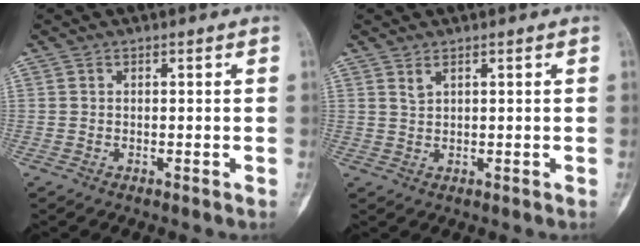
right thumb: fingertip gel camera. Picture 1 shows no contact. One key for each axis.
{"total": 1.4, "fx": 1.0, "fy": 0.3, "fz": 0.9, "tx": -0.016, "ty": -0.003, "tz": 0.026}